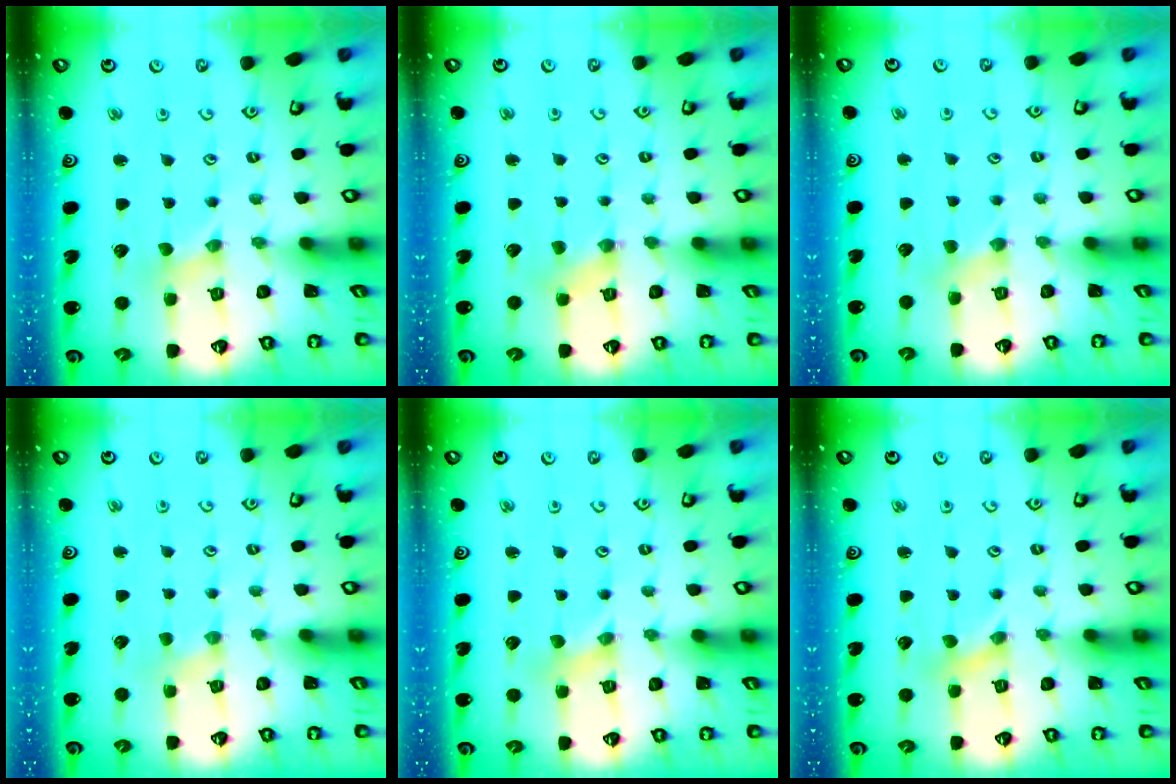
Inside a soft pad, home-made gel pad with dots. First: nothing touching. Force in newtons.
{"total": 1.2, "press": 1.1, "slide": 0.3}
{"total": 2.4, "press": 2.4, "slide": 0.4}
{"total": 1.3, "press": 1.3, "slide": 0.3}
{"total": 0.8, "press": 0.8, "slide": 0.1}
{"total": 0.0}